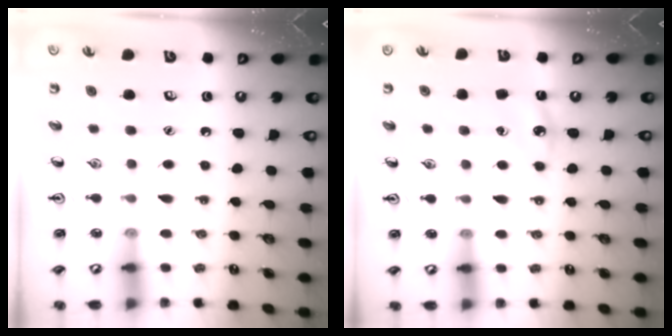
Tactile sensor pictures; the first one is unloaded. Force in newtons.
{"total": 4.9, "press": 4.7, "slide": 1.6}